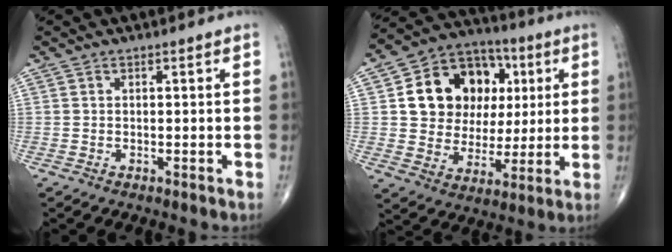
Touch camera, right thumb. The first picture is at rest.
{"total": 18.2, "force": [4.1, 14.5, 10.3], "torque": [-0.125, 0.013, 0.074]}